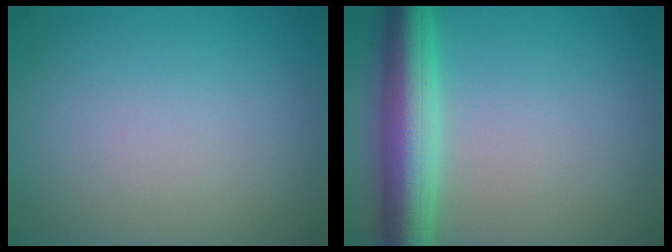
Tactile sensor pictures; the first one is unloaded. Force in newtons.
{"total": 6.6, "press": 6.6, "slide": 0.4}